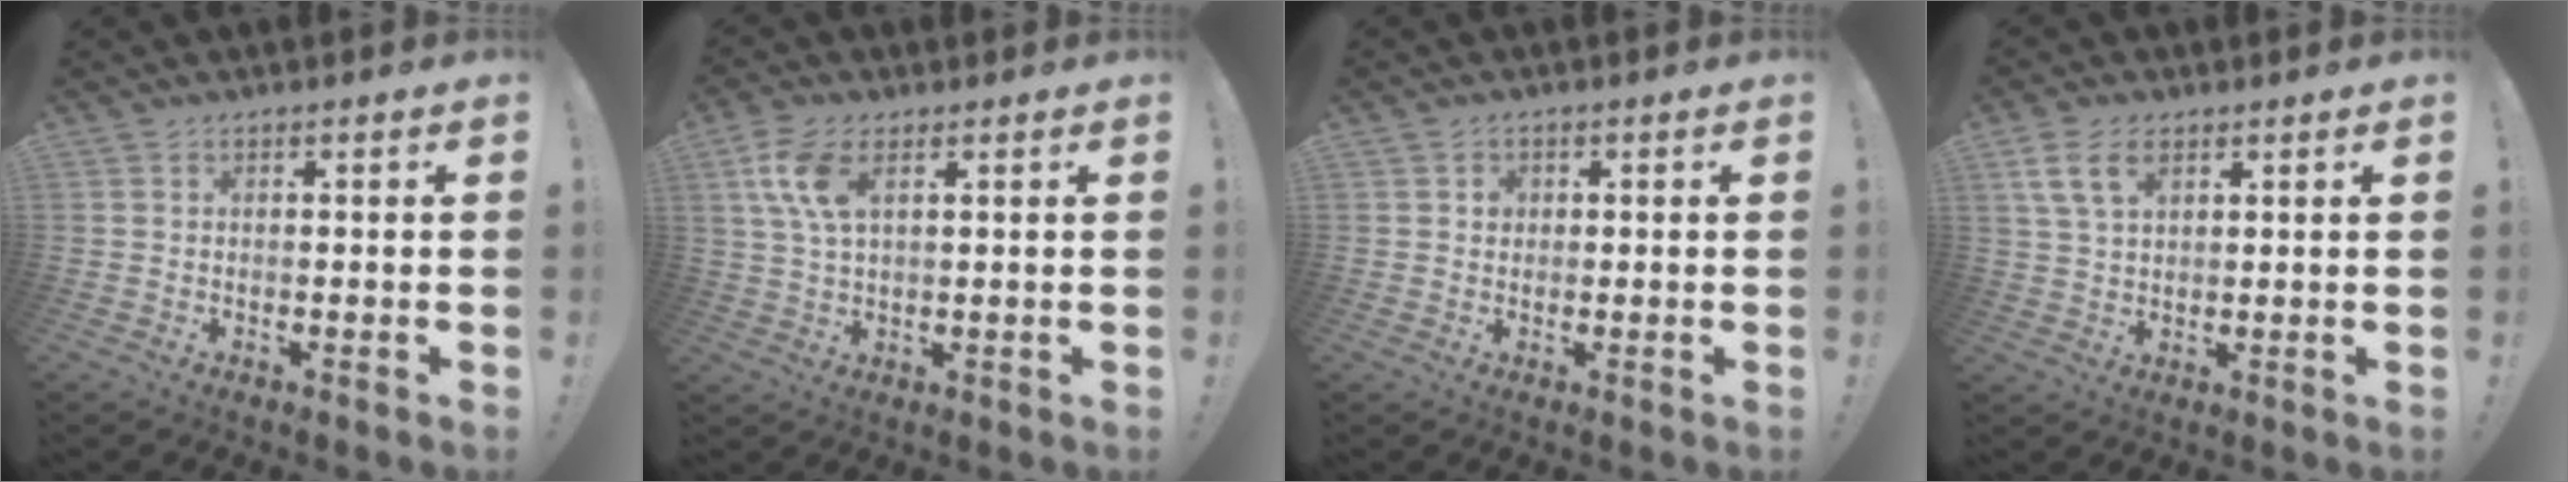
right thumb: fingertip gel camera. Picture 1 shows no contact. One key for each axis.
{"total": 9.0, "fx": 3.4, "fy": 4.5, "fz": 7.0, "tx": -0.149, "ty": -0.004, "tz": 0.061}
{"total": 1.8, "fx": 0.3, "fy": 1.7, "fz": 0.6, "tx": -0.001, "ty": 0.000, "tz": 0.001}
{"total": 7.9, "fx": 3.9, "fy": 4.4, "fz": 5.3, "tx": -0.093, "ty": -0.002, "tz": 0.077}